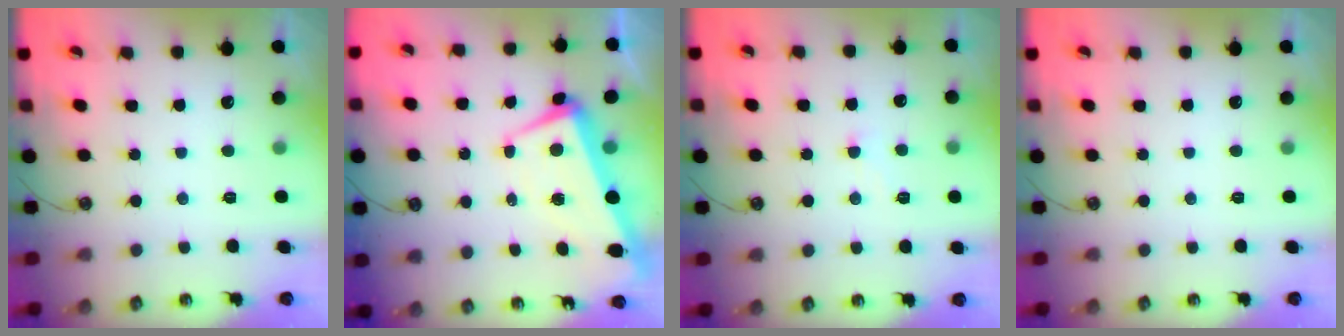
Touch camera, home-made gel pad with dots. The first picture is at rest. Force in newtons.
{"total": 1.6, "press": 1.4, "slide": 0.9}
{"total": 2.2, "press": 2.1, "slide": 0.6}
{"total": 0.0}